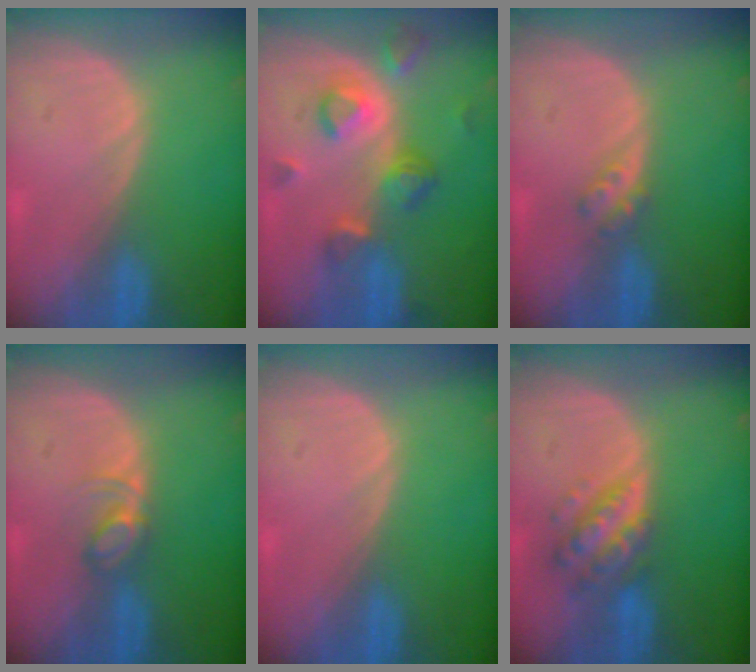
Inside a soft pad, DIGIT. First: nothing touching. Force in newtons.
{"total": 8.0, "press": 7.1, "slide": 3.7}
{"total": 2.5, "press": 2.1, "slide": 1.4}
{"total": 3.3, "press": 3.3, "slide": 0.2}
{"total": 0.0}
{"total": 6.3, "press": 5.7, "slide": 2.7}